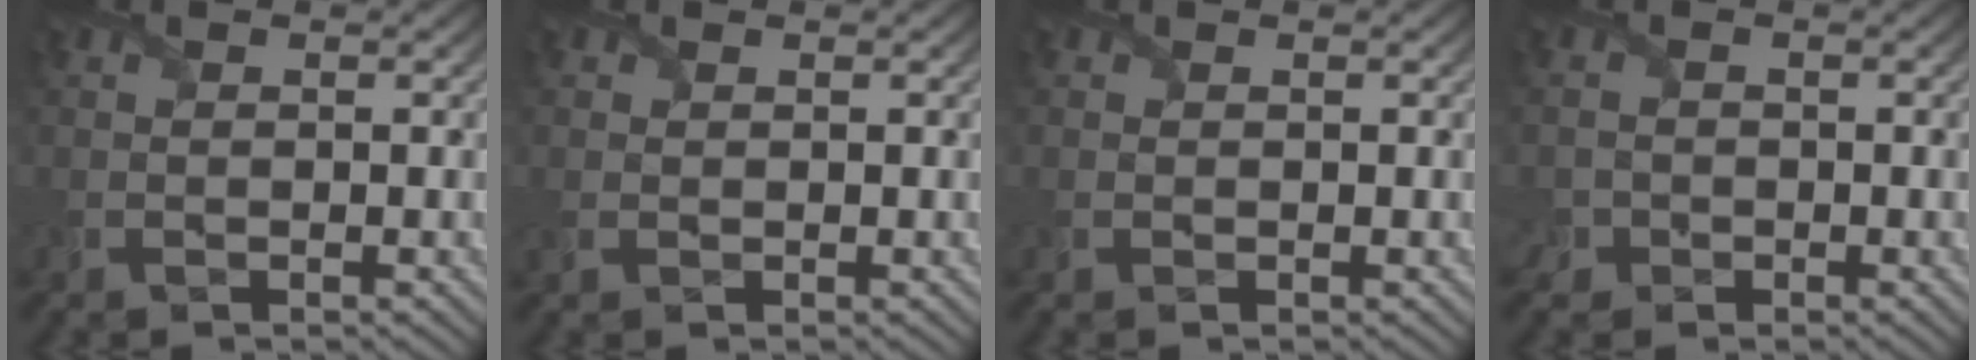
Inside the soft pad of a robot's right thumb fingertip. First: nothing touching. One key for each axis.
{"total": 1.4, "fx": 0.4, "fy": 1.2, "fz": 0.6, "tx": -0.019, "ty": -0.002, "tz": 0.008}
{"total": 0.0}
{"total": 2.1, "fx": -1.3, "fy": 1.6, "fz": 0.3, "tx": -0.011, "ty": -0.007, "tz": -0.029}